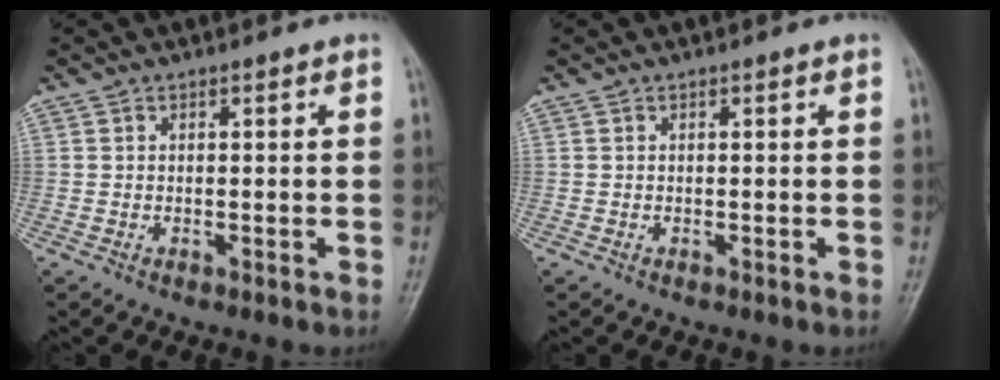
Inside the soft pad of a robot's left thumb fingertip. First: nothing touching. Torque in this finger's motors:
{"motor_torque": [0.01, 0.01, -0.02, 0.02, 0.00]}